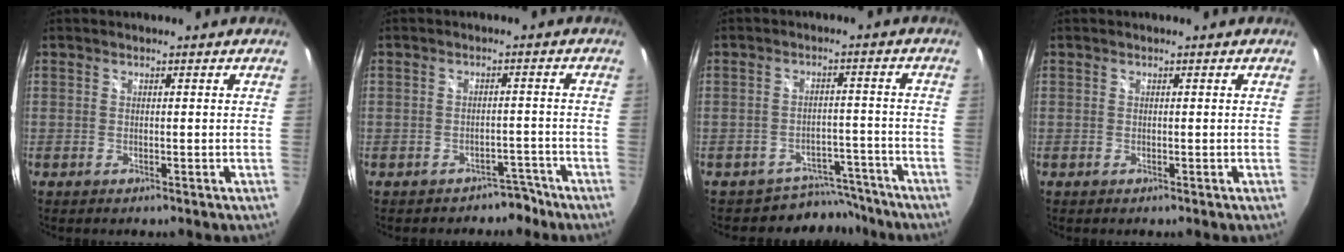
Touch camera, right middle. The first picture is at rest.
{"total": 3.4, "force": [-2.6, 2.2, 0.0], "torque": [0.009, 0.031, -0.026]}
{"total": 7.2, "force": [-6.3, 3.4, -0.3], "torque": [0.009, 0.025, -0.083]}
{"total": 0.0}